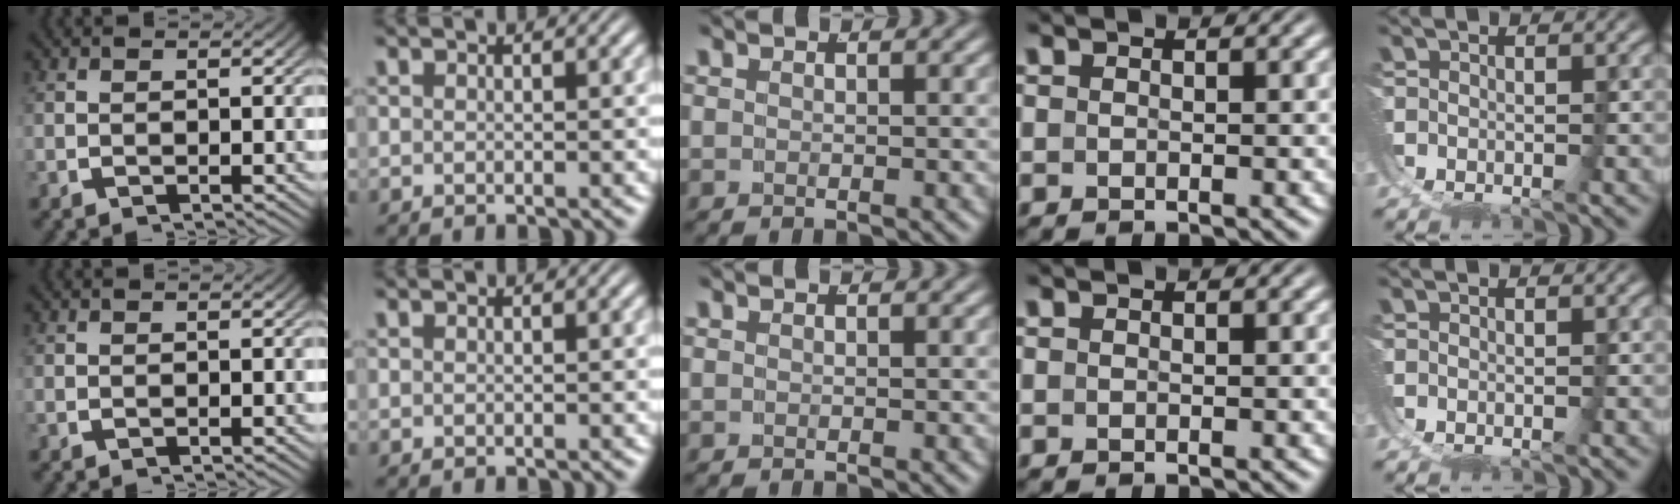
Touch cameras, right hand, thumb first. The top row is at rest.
{}